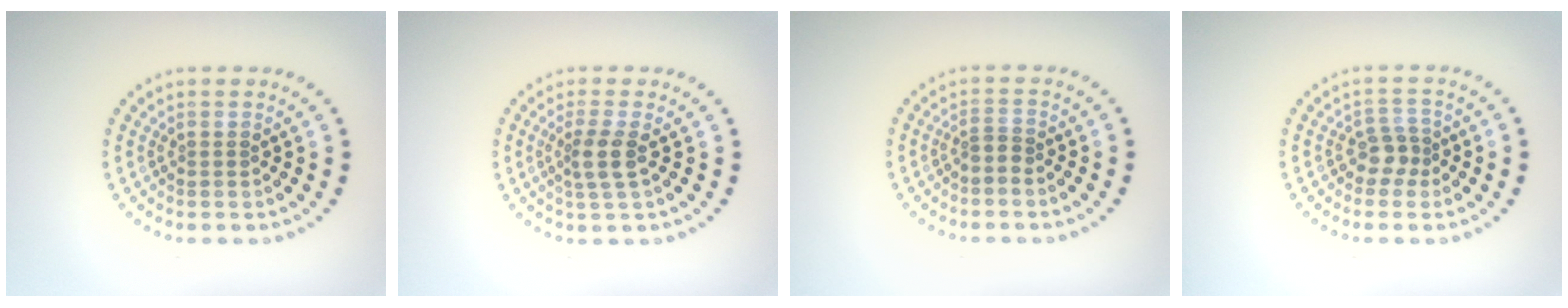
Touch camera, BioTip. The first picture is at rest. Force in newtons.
{"total": 2.3, "press": 1.8, "slide": 1.4}
{"total": 1.1, "press": 0.7, "slide": 0.9}
{"total": 2.1, "press": 1.7, "slide": 1.2}